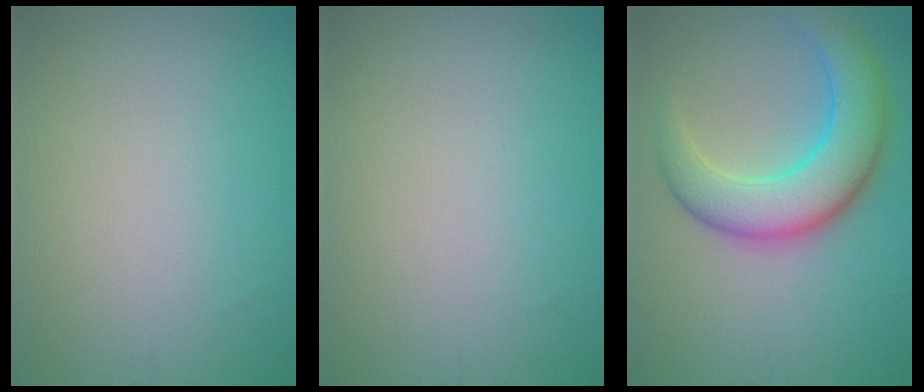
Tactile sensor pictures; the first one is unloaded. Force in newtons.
{"total": 0.0}
{"total": 7.2, "press": 7.2, "slide": 0.1}